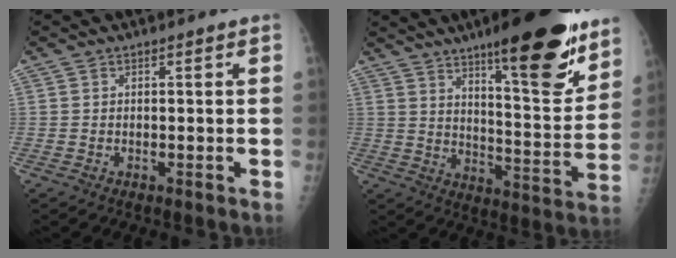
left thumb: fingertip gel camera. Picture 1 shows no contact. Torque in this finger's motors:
{"motor_torque": [3.96, 1.05, 1.49, -1.28, 0.37]}